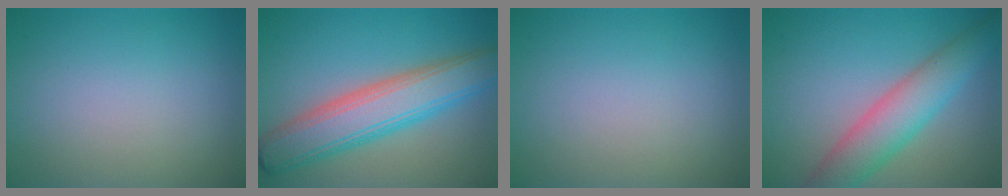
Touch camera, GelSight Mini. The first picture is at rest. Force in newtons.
{"total": 7.7, "press": 7.6, "slide": 0.5}
{"total": 0.0}
{"total": 5.7, "press": 5.7, "slide": 0.1}